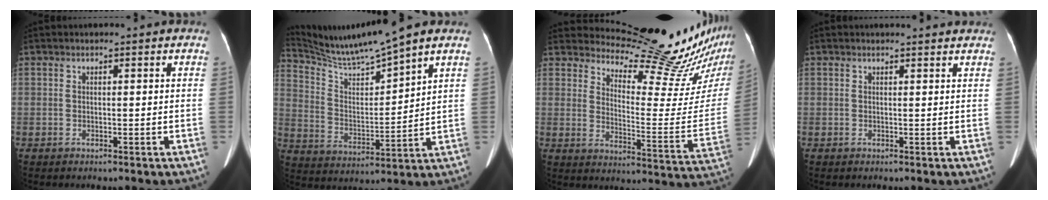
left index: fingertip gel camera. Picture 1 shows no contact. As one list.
[{"total": 10.6, "force": [9.9, -1.8, 3.3], "torque": [-0.076, -0.002, 0.199]}, {"total": 20.4, "force": [19.5, 1.1, 5.8], "torque": [-0.083, -0.120, 0.241]}, {"total": 3.0, "force": [2.9, 0.4, 0.5], "torque": [-0.013, 0.008, 0.025]}]